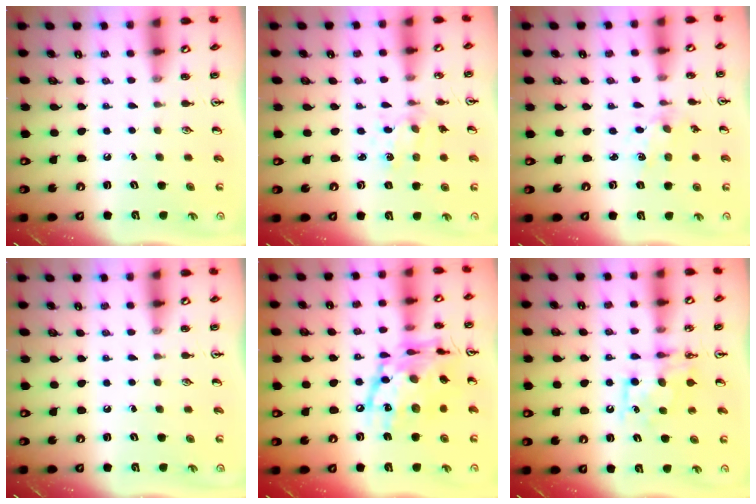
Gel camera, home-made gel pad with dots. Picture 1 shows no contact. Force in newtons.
{"total": 1.4, "press": 1.4, "slide": 0.3}
{"total": 2.0, "press": 2.0, "slide": 0.3}
{"total": 0.0}
{"total": 19.7, "press": 19.6, "slide": 1.6}
{"total": 8.2, "press": 8.2, "slide": 0.3}